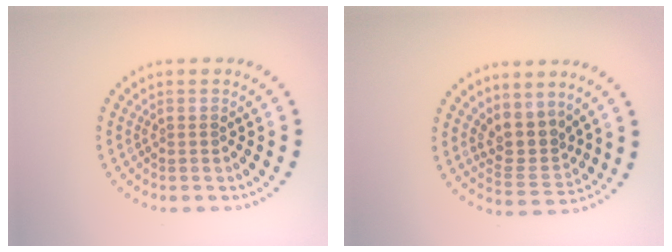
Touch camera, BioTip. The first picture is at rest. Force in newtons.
{"total": 3.4, "press": 2.5, "slide": 2.3}